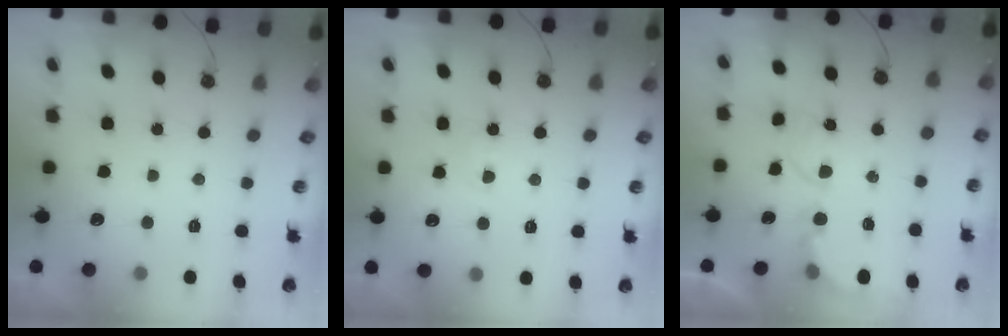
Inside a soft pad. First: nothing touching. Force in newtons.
{"total": 3.5, "press": 3.5, "slide": 0.5}
{"total": 6.4, "press": 6.3, "slide": 0.5}